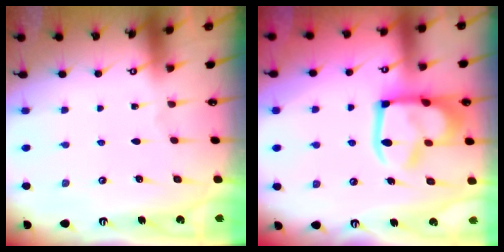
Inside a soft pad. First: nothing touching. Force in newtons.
{"total": 12.7, "press": 12.6, "slide": 1.6}